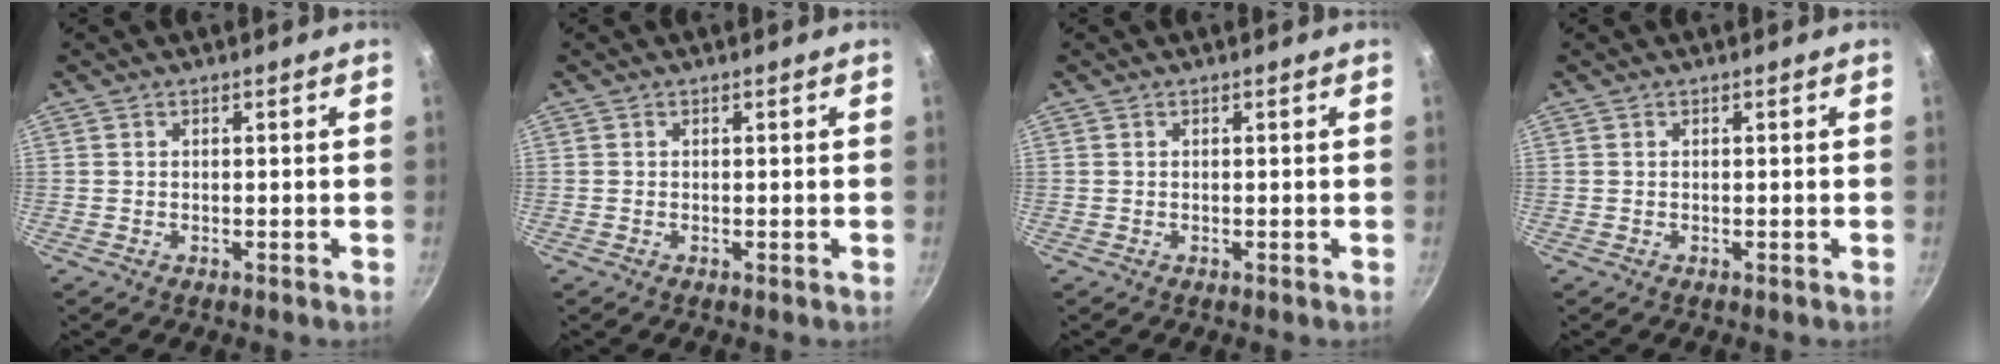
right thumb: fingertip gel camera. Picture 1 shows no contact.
{"total": 0.0}
{"total": 0.0}
{"total": 0.0}